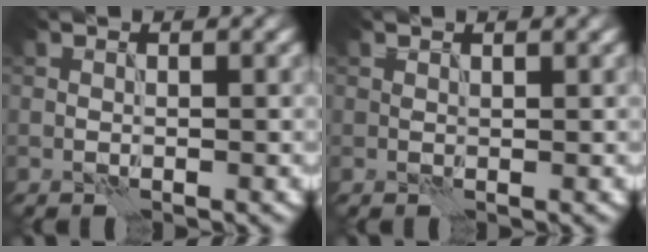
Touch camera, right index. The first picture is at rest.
{"total": 0.6, "force": [0.5, 0.1, 0.2], "torque": [-0.003, -0.002, 0.005]}